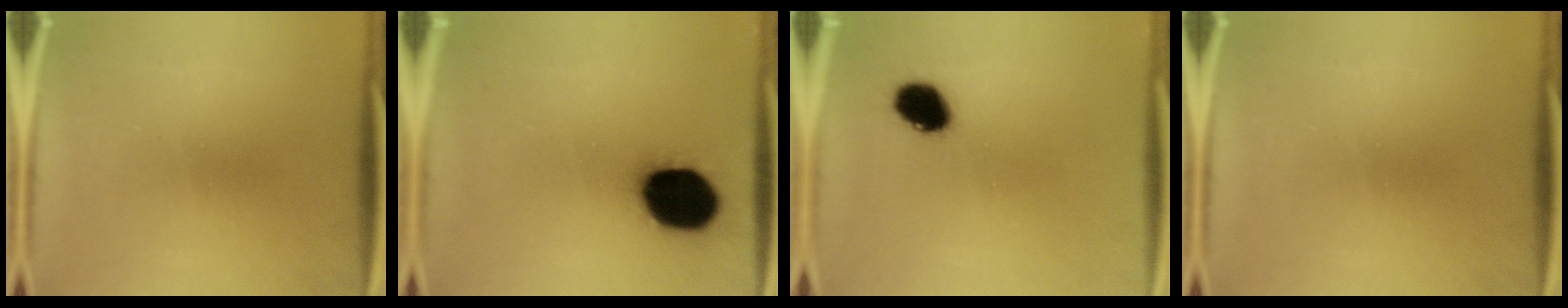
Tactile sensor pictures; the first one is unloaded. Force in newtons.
{"total": 17.8}
{"total": 7.7}
{"total": 0.0}